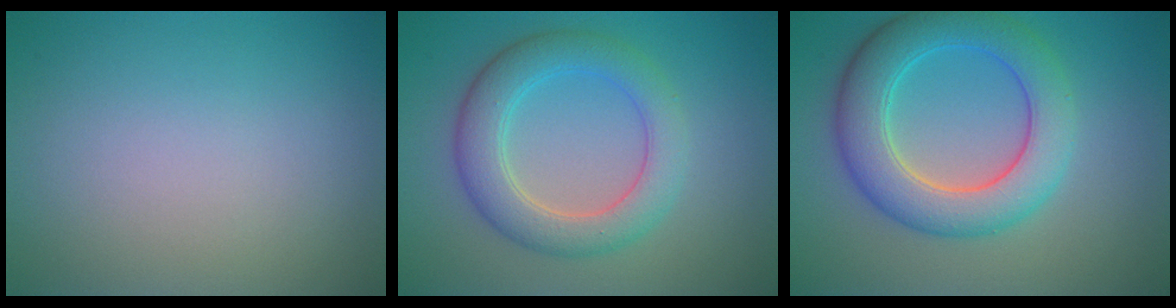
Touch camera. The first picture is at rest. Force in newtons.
{"total": 5.1, "press": 5.1, "slide": 0.1}
{"total": 6.9, "press": 6.9, "slide": 0.2}